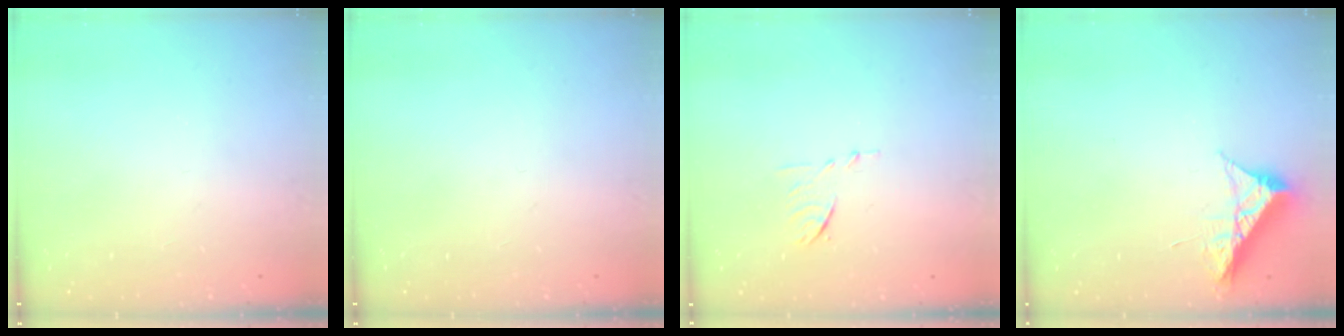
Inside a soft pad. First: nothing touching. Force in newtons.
{"total": 0.0}
{"total": 6.2, "press": 6.2, "slide": 0.7}
{"total": 8.4, "press": 8.4, "slide": 0.4}